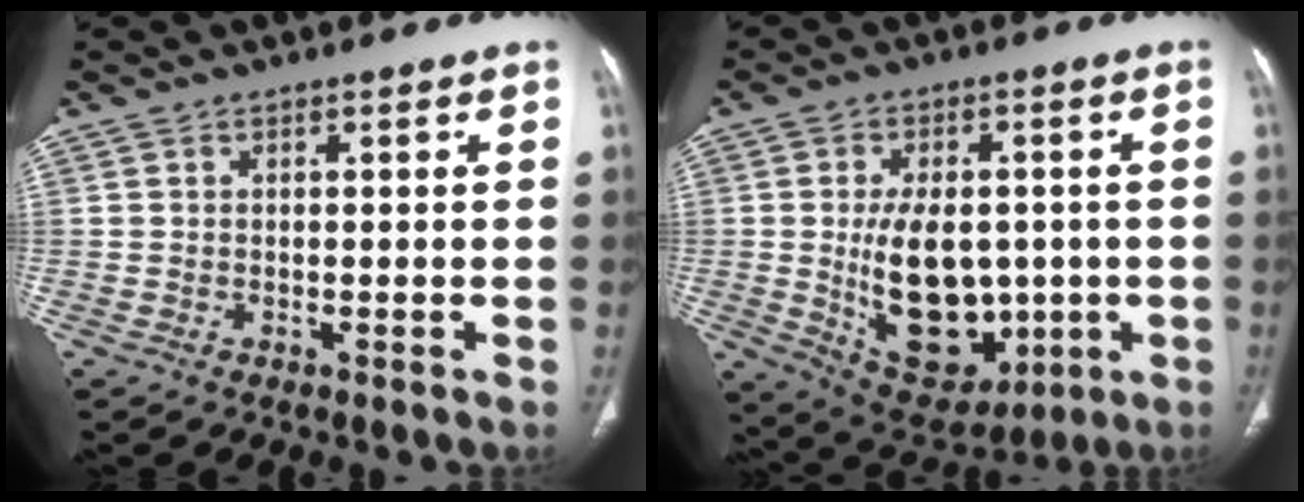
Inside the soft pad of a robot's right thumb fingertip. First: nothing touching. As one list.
[{"total": 17.5, "force": [-1.6, 11.0, 13.5], "torque": [-0.179, -0.004, 0.006]}]